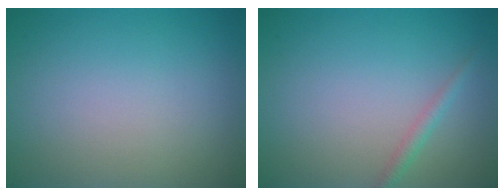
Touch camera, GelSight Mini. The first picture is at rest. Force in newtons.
{"total": 1.2, "press": 1.2, "slide": 0.0}